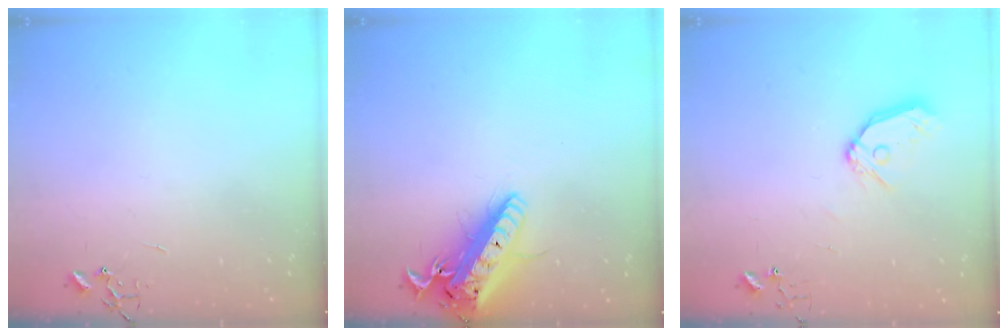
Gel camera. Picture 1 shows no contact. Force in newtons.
{"total": 19.8, "press": 19.4, "slide": 4.0}
{"total": 9.9, "press": 9.8, "slide": 1.3}